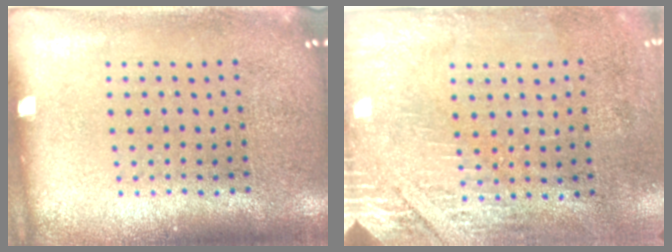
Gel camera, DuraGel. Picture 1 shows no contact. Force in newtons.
{"total": 2.9, "press": 2.5, "slide": 1.5}